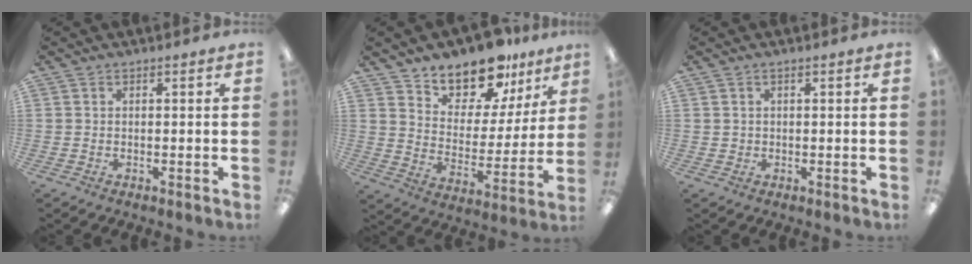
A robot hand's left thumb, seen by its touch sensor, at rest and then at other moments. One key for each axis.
{"total": 13.5, "fx": 12.0, "fy": 5.2, "fz": 3.2, "tx": -0.063, "ty": -0.100, "tz": 0.219}
{"total": 0.8, "fx": 0.3, "fy": 0.7, "fz": 0.3, "tx": -0.006, "ty": 0.006, "tz": 0.003}